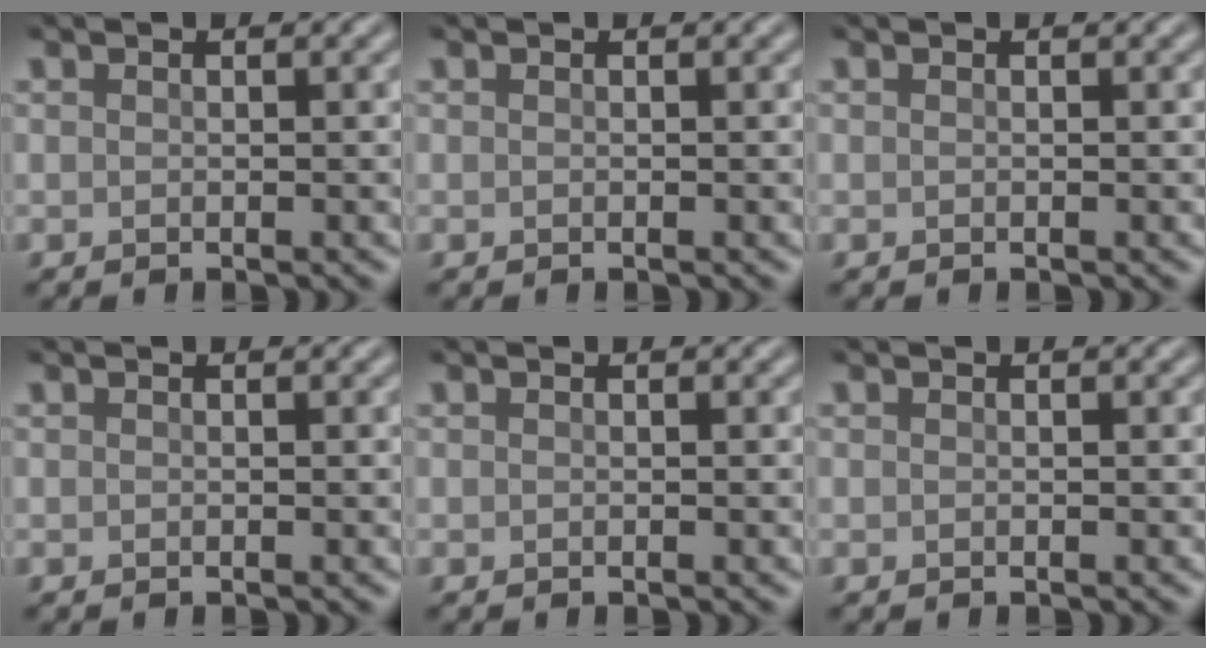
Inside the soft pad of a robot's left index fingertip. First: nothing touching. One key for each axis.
{"total": 0.0}
{"total": 0.0}
{"total": 0.0}
{"total": 0.0}
{"total": 0.0}